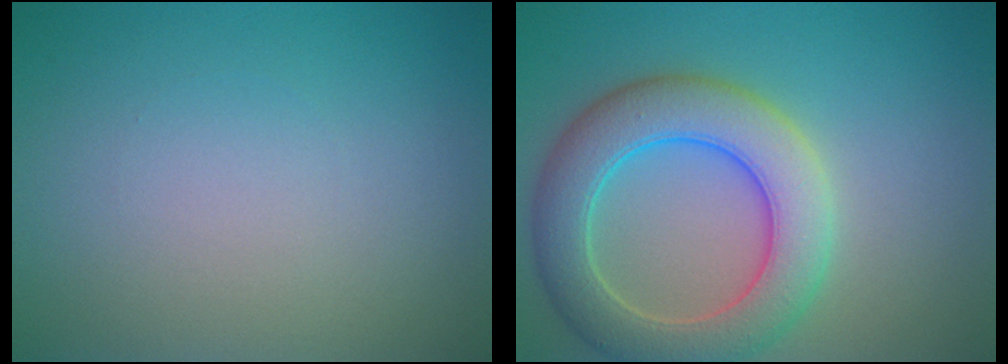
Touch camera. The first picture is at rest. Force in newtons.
{"total": 7.1, "press": 7.1, "slide": 0.5}